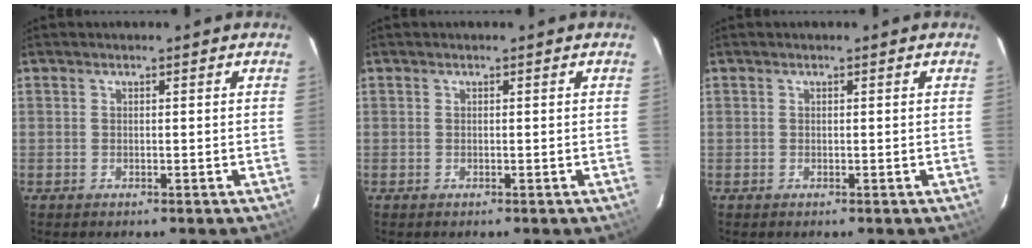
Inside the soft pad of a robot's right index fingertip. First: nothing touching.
{"total": 0.0}
{"total": 0.0}